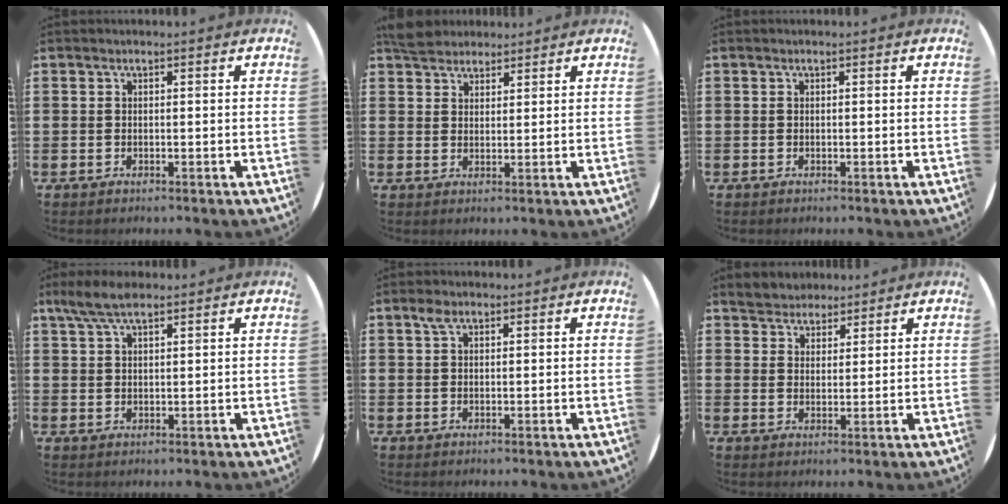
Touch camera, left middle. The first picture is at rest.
{"total": 3.9, "force": [3.6, 1.4, 0.5], "torque": [-0.012, -0.001, 0.070]}
{"total": 0.0}
{"total": 4.5, "force": [3.3, 1.5, 2.7], "torque": [-0.051, -0.001, 0.059]}
{"total": 1.6, "force": [0.9, 0.8, 0.9], "torque": [-0.013, 0.003, 0.015]}
{"total": 3.4, "force": [3.1, 1.2, -0.6], "torque": [0.001, -0.001, 0.059]}